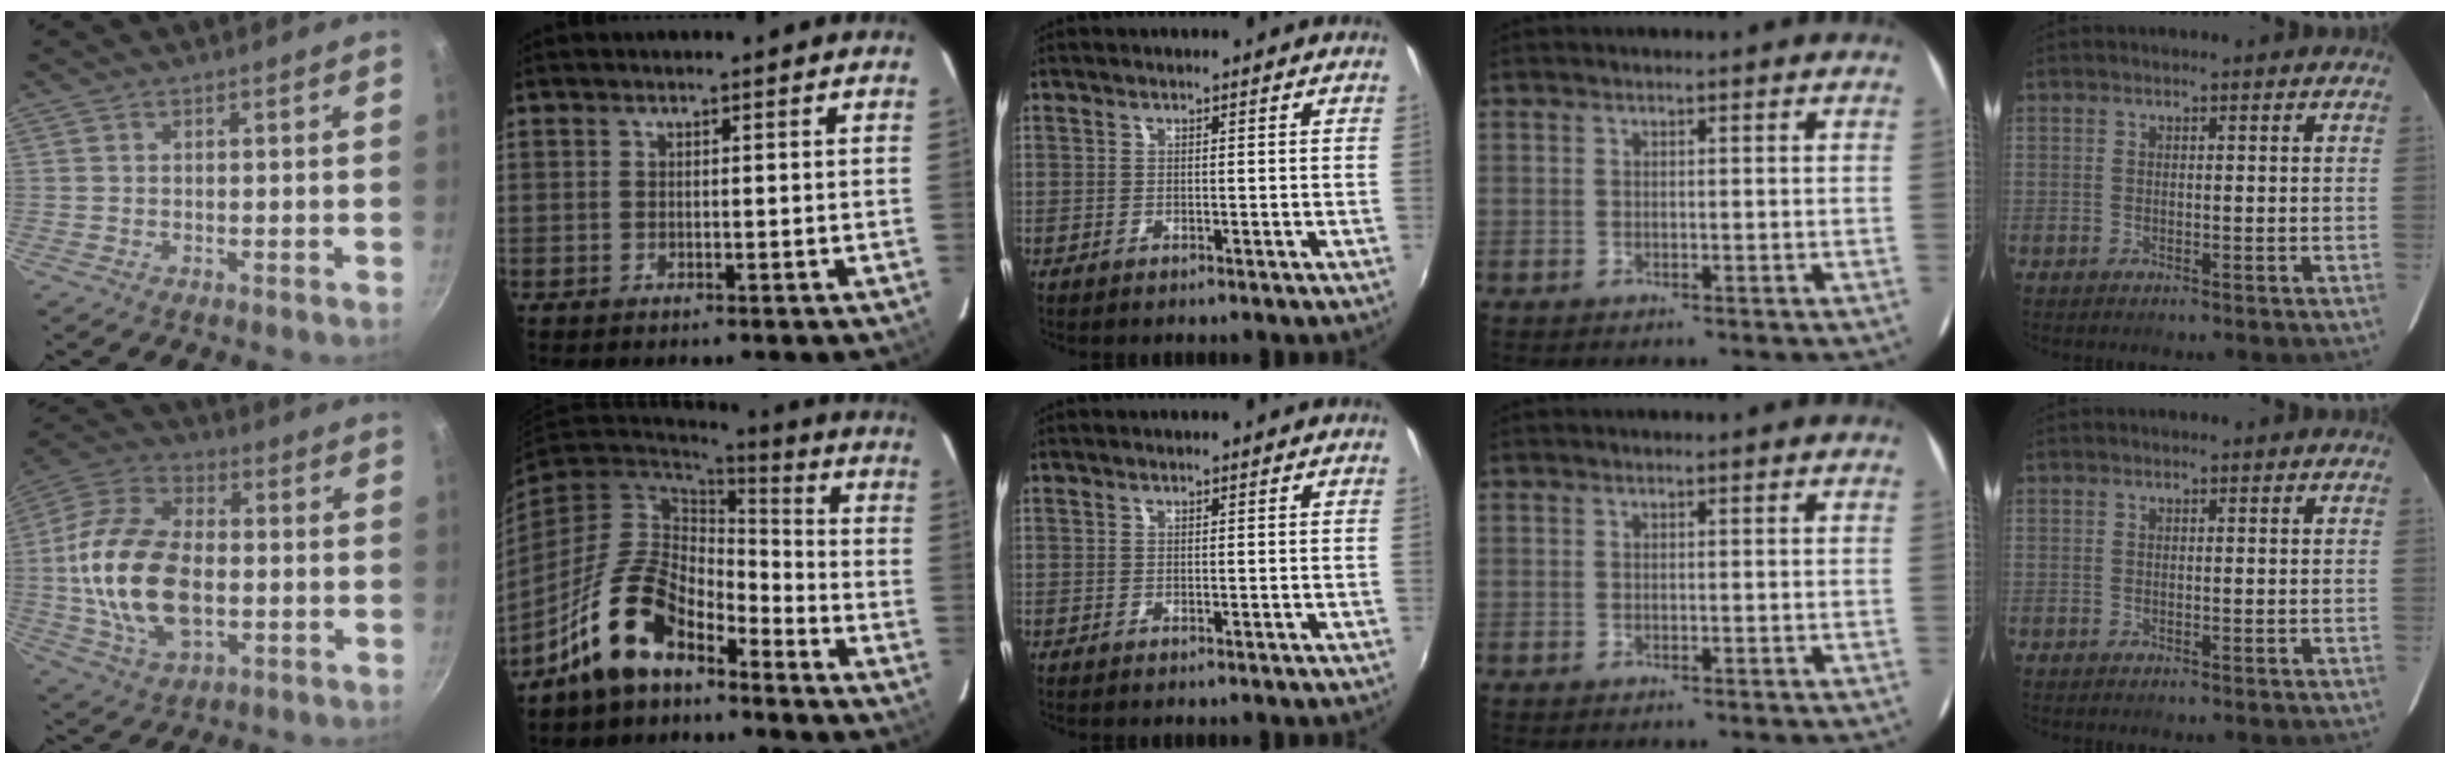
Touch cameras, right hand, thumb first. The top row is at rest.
{"thumb": {"total": 20.4, "force": [-1.4, 12.1, 16.3], "torque": [-0.307, 0.020, -0.031]}, "index": {"total": 14.1, "force": [-8.9, 7.4, 8.2], "torque": [-0.173, 0.014, -0.161]}}